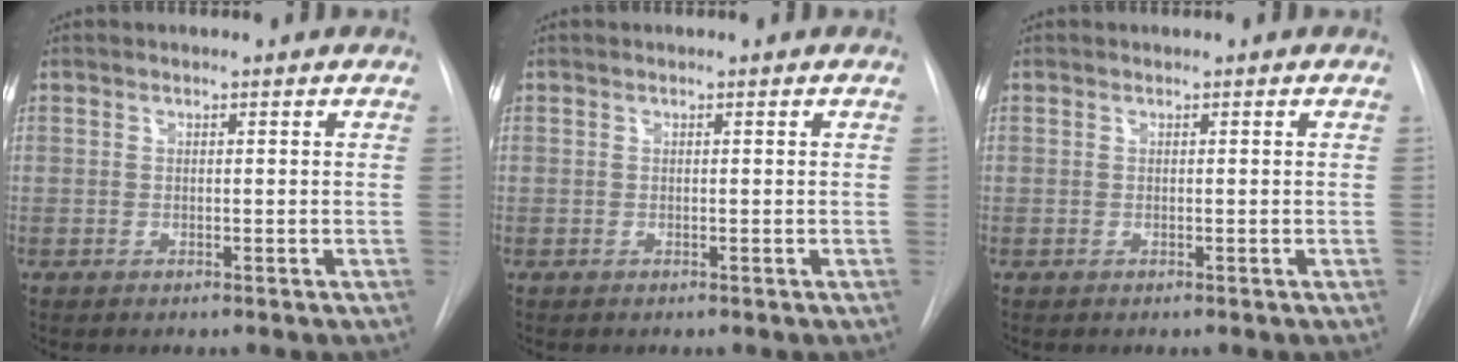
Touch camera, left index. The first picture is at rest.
{"total": 0.0}
{"total": 0.0}